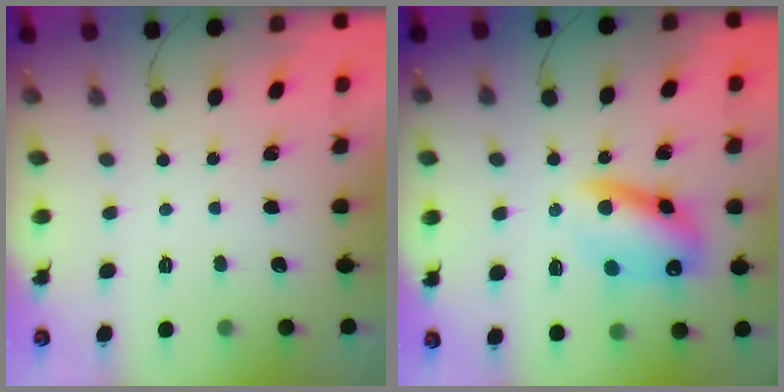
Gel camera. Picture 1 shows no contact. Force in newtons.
{"total": 13.1, "press": 12.8, "slide": 2.8}